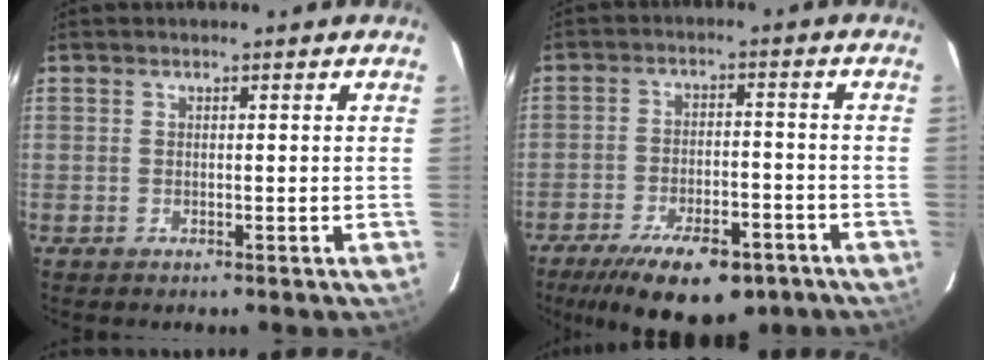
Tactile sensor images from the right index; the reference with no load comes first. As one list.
[{"total": 16.5, "force": [-11.2, 6.5, 10.3], "torque": [-0.199, -0.021, -0.164]}]